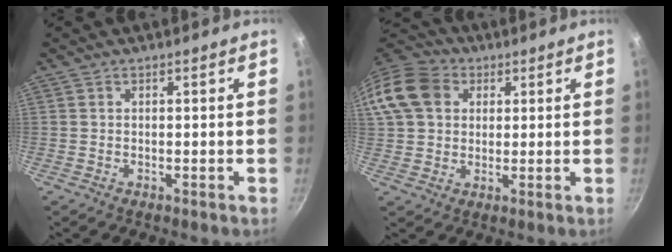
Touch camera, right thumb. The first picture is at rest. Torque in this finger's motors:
{"motor_torque": [-0.60, 1.34, 0.35, -0.30, 0.02]}